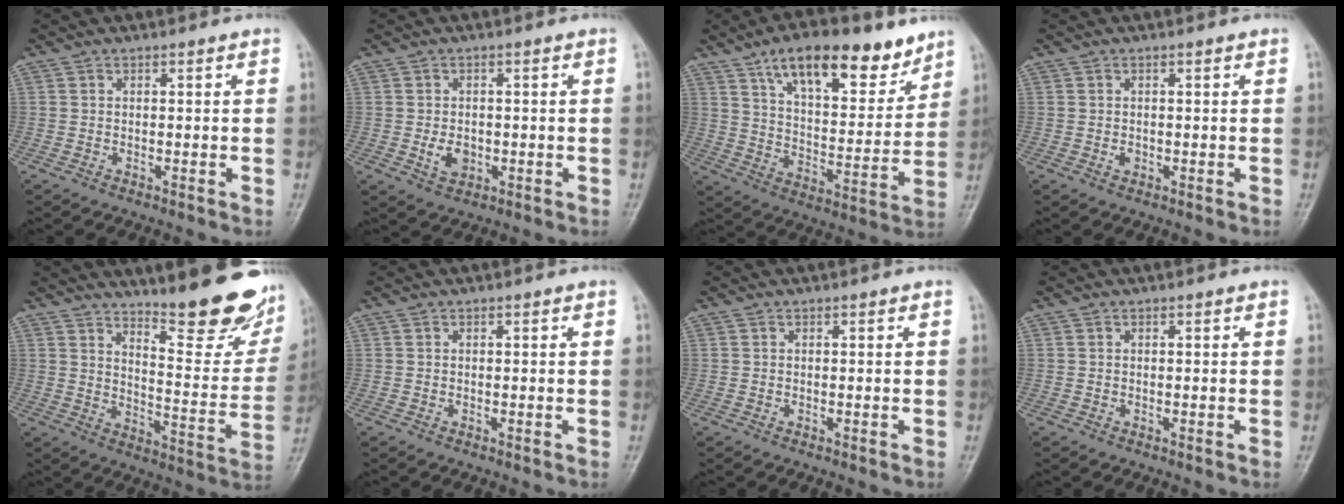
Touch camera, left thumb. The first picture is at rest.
{"total": 3.5, "force": [-0.6, 2.6, 2.4], "torque": [-0.035, -0.001, -0.005]}
{"total": 19.1, "force": [12.3, 7.9, 12.2], "torque": [-0.145, -0.055, 0.203]}
{"total": 1.0, "force": [0.0, 0.7, 0.7], "torque": [-0.006, 0.000, 0.000]}
{"total": 19.6, "force": [15.0, 4.9, 11.6], "torque": [-0.121, -0.118, 0.205]}
{"total": 0.0}
{"total": 0.0}
{"total": 0.0}